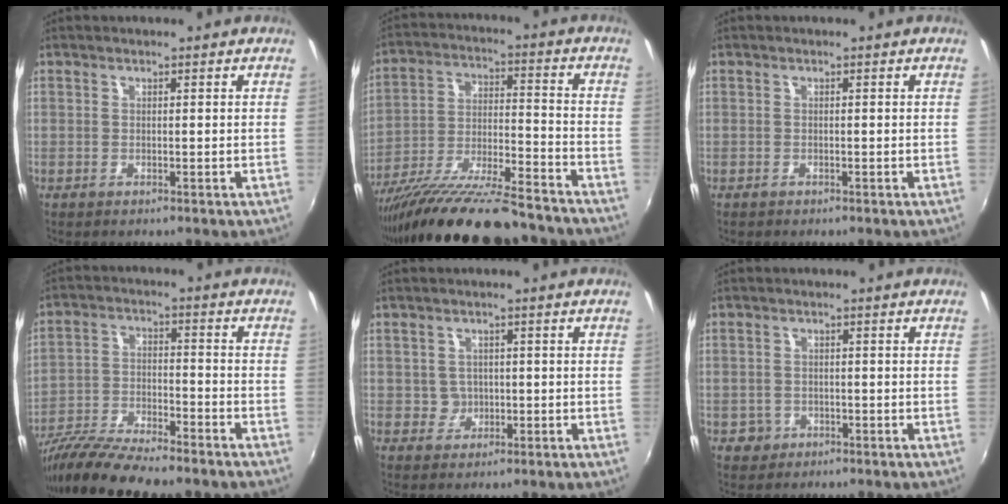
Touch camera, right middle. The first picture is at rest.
{"total": 22.7, "force": [-18.9, 3.7, 12.0], "torque": [-0.222, -0.049, -0.300]}
{"total": 0.6, "force": [-0.5, 0.4, 0.0], "torque": [-0.003, -0.002, -0.010]}
{"total": 15.0, "force": [-12.7, 2.2, 7.6], "torque": [-0.162, -0.036, -0.226]}
{"total": 2.6, "force": [-0.2, 2.6, 0.1], "torque": [0.001, 0.006, 0.002]}
{"total": 2.6, "force": [-1.1, 2.4, 0.4], "torque": [-0.012, 0.000, -0.015]}